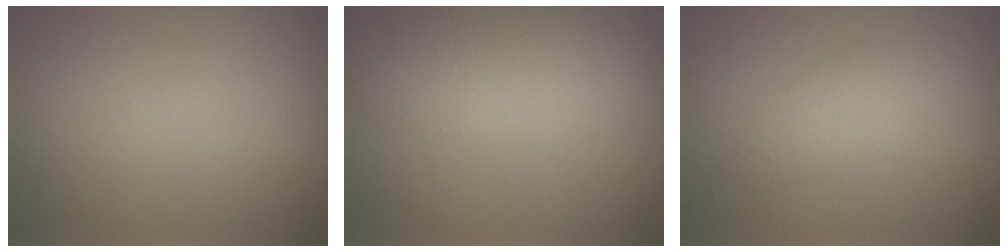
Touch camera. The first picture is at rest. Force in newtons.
{"total": 7.7, "press": 7.6, "slide": 0.3}
{"total": 2.2, "press": 2.2, "slide": 0.1}